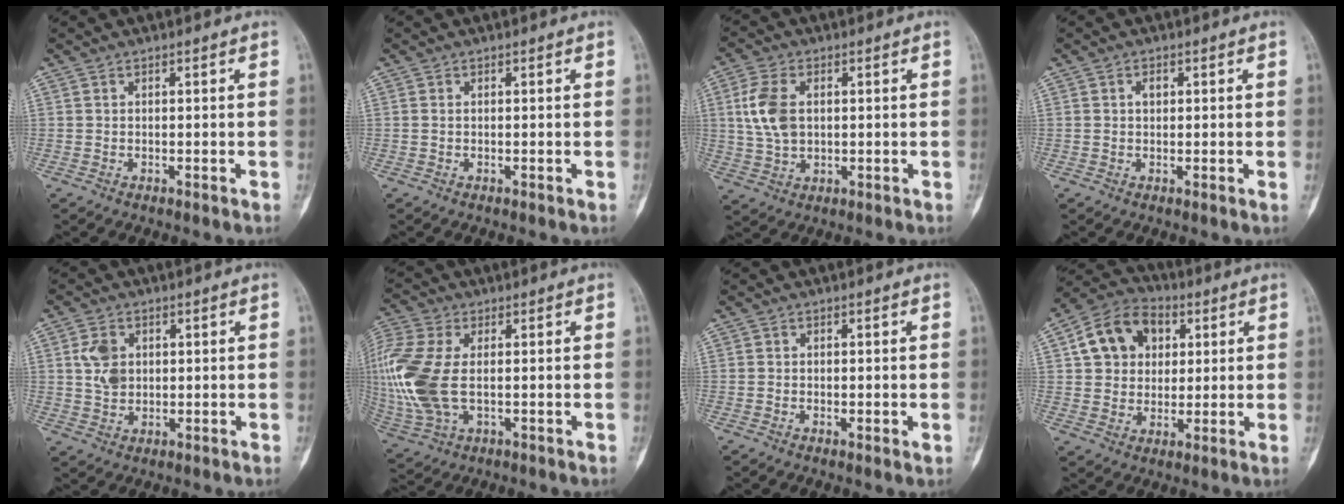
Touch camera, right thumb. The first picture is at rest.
{"total": 0.0}
{"total": 8.3, "force": [1.3, 5.2, 6.3], "torque": [-0.130, 0.001, 0.029]}
{"total": 1.5, "force": [0.4, 1.0, 1.0], "torque": [-0.014, 0.001, 0.005]}
{"total": 5.7, "force": [1.2, 4.4, 3.5], "torque": [-0.053, -0.007, 0.024]}
{"total": 16.5, "force": [0.4, 9.5, 13.5], "torque": [-0.351, -0.001, 0.014]}
{"total": 1.5, "force": [-0.2, 0.8, 1.2], "torque": [-0.017, -0.002, -0.005]}
{"total": 13.0, "force": [3.8, 10.3, 7.0], "torque": [-0.090, 0.004, 0.056]}